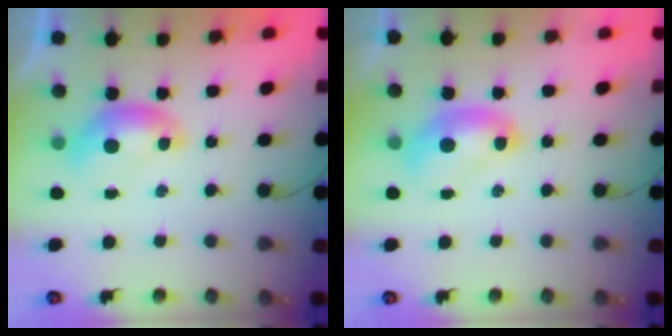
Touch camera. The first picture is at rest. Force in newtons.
{"total": 2.3, "press": 2.3, "slide": 0.2}